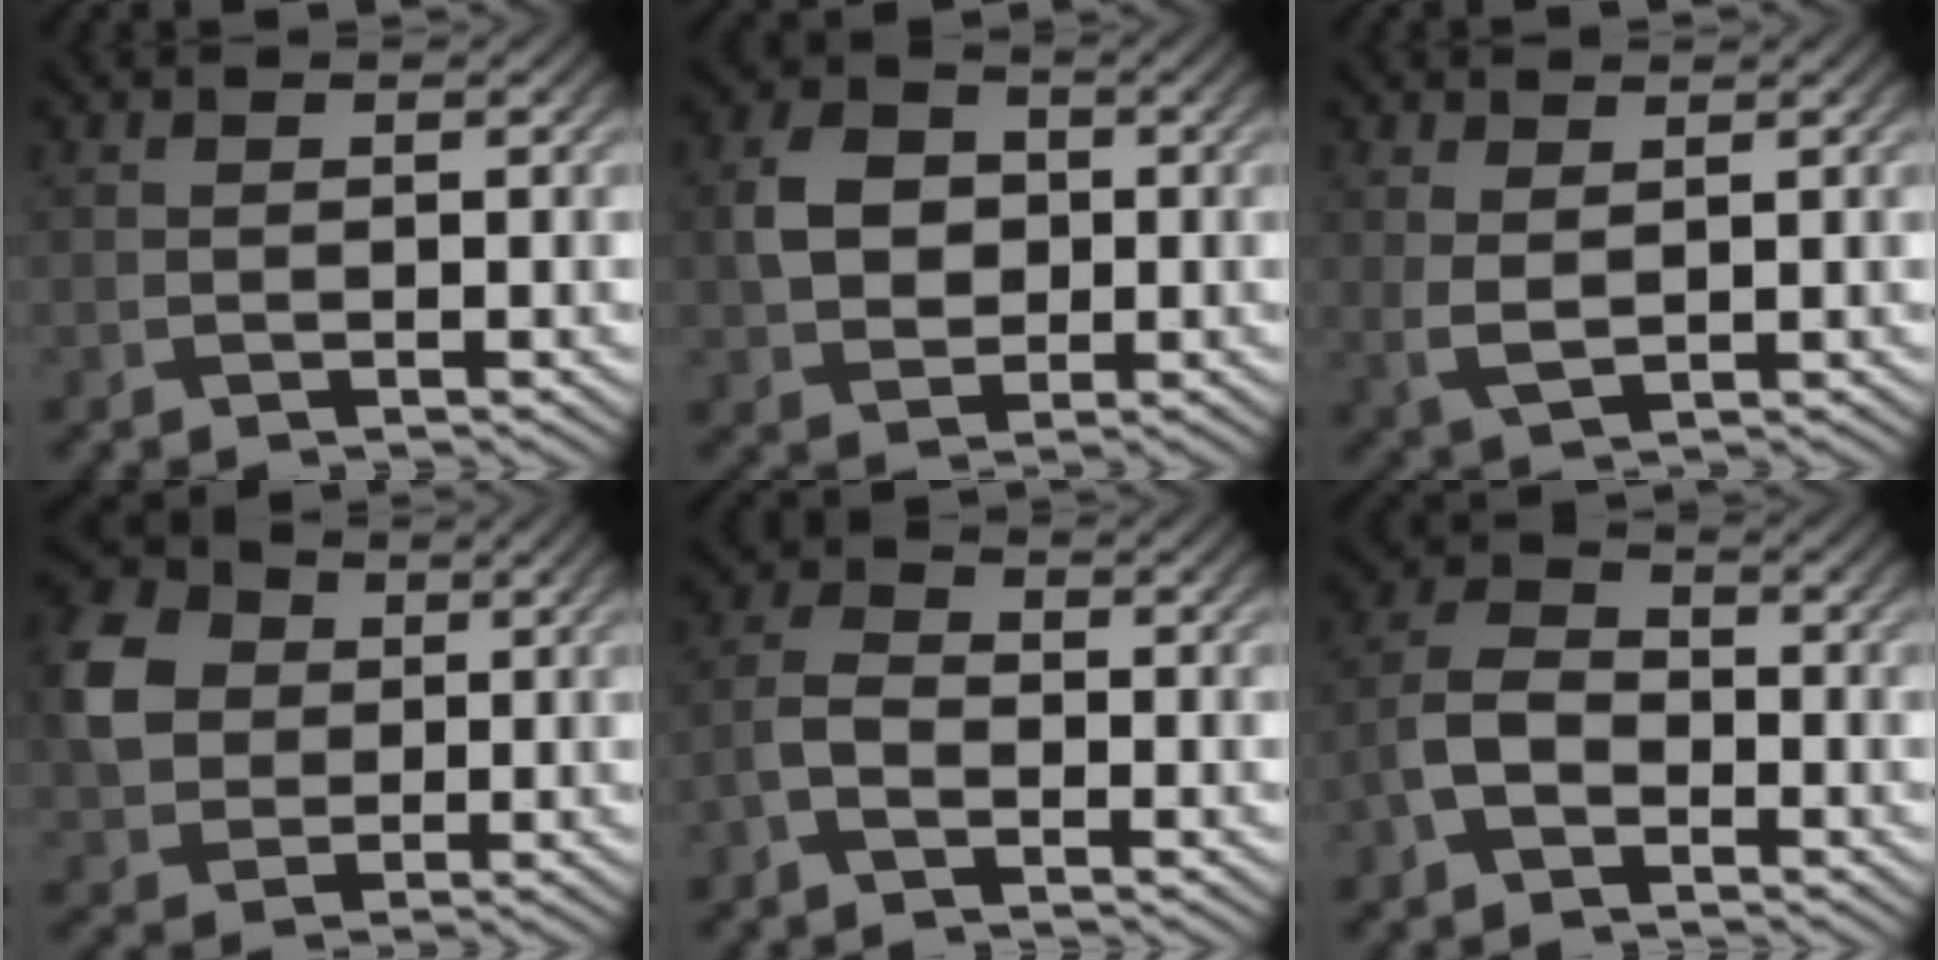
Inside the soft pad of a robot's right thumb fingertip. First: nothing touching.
{"total": 5.8, "force": [0.3, 4.7, 3.4], "torque": [-0.075, 0.004, 0.000]}
{"total": 2.6, "force": [1.4, 1.0, 1.9], "torque": [-0.050, -0.005, 0.031]}
{"total": 8.4, "force": [1.7, 7.0, 4.4], "torque": [-0.128, 0.009, 0.031]}
{"total": 2.9, "force": [-1.5, 1.7, 1.9], "torque": [-0.041, 0.006, -0.043]}
{"total": 5.0, "force": [-2.4, 3.2, 3.1], "torque": [-0.066, 0.005, -0.059]}